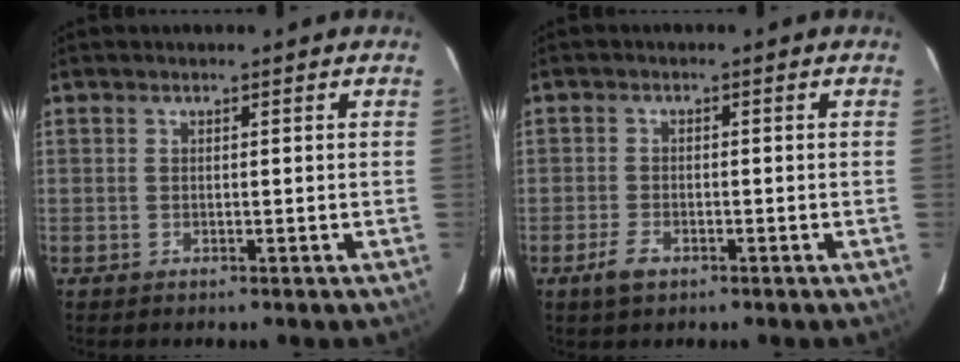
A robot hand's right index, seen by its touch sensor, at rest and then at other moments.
{"total": 3.6, "force": [-2.1, 2.1, 2.0], "torque": [-0.047, -0.003, -0.038]}